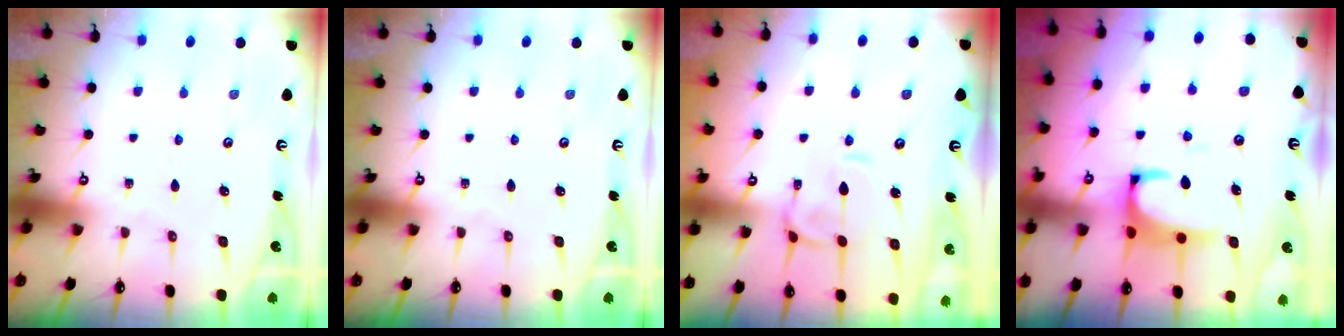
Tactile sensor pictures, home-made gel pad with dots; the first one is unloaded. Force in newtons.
{"total": 0.0}
{"total": 0.7, "press": 0.1, "slide": 0.7}
{"total": 2.6, "press": 2.3, "slide": 1.0}